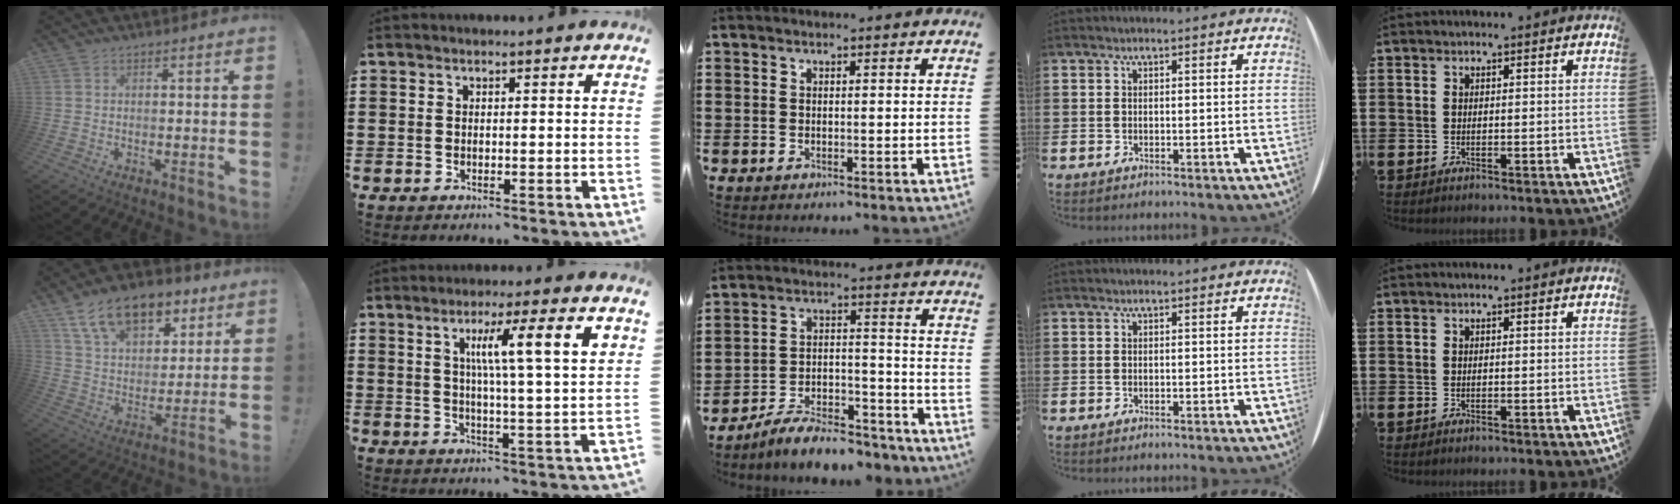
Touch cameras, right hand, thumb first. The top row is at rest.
{"thumb": {"total": 16.9, "force": [10.5, 9.8, 9.0], "torque": [-0.148, -0.060, 0.193]}, "index": {"total": 8.9, "force": [3.3, 0.6, 8.2], "torque": [-0.148, -0.002, 0.048]}, "middle": {"total": 7.8, "force": [-7.2, 1.4, 2.5], "torque": [-0.043, 0.019, -0.138]}}